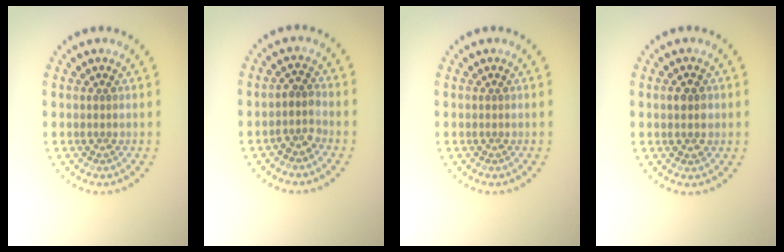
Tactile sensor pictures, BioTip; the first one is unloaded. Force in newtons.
{"total": 1.7, "press": 1.3, "slide": 1.0}
{"total": 0.0}
{"total": 1.7, "press": 1.7, "slide": 0.1}